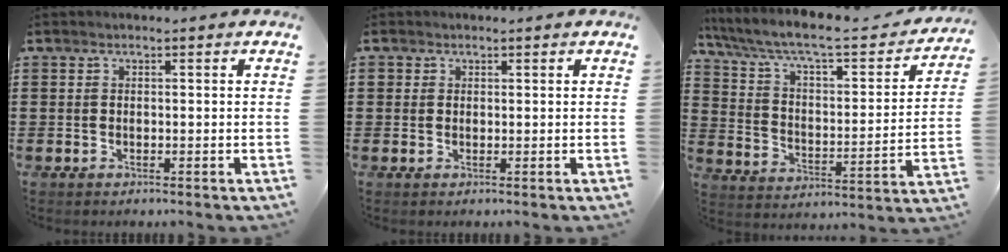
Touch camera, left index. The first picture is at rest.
{"total": 1.0, "force": [0.5, 0.9, 0.2], "torque": [-0.006, 0.005, 0.010]}
{"total": 7.4, "force": [5.8, 1.2, 4.4], "torque": [-0.111, -0.044, 0.092]}